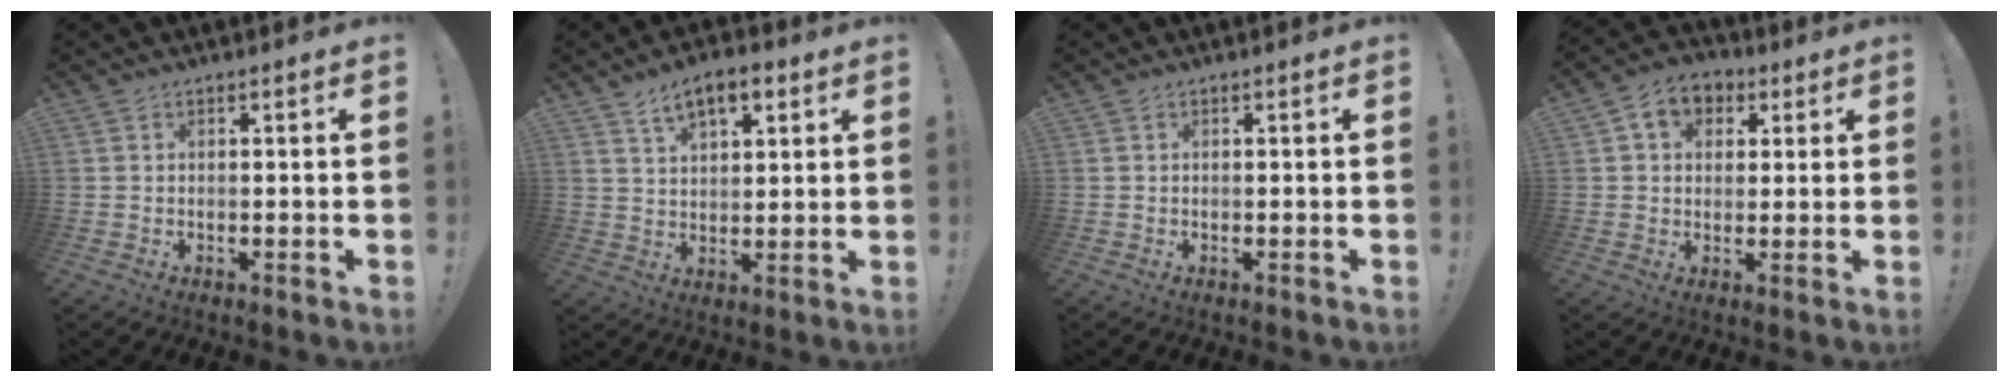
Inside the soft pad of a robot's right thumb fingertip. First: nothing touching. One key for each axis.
{"total": 8.3, "fx": 4.8, "fy": 4.1, "fz": 5.3, "tx": -0.080, "ty": -0.014, "tz": 0.086}
{"total": 0.0}
{"total": 7.8, "fx": 2.9, "fy": 6.2, "fz": 3.8, "tx": -0.052, "ty": -0.003, "tz": 0.056}